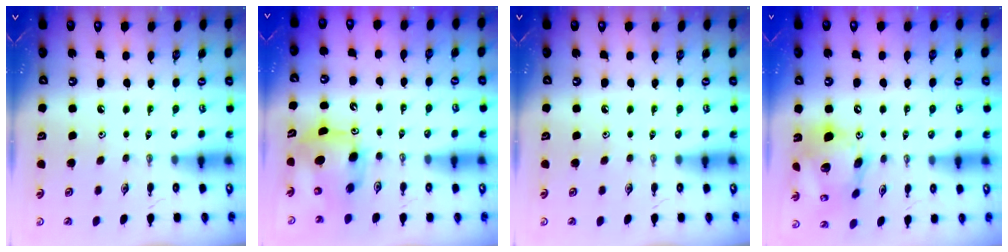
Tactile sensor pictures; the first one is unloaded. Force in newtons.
{"total": 9.6, "press": 9.4, "slide": 1.9}
{"total": 0.0}
{"total": 17.2, "press": 17.0, "slide": 3.2}